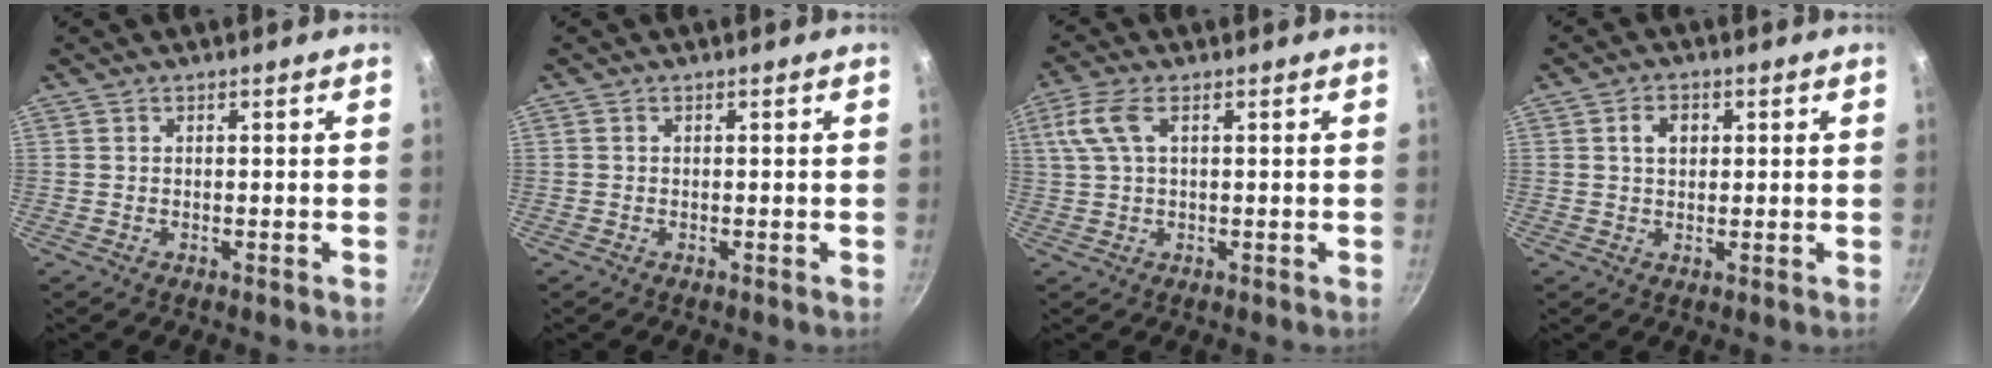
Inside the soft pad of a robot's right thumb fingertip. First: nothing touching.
{"total": 0.0}
{"total": 6.0, "force": [1.8, 2.6, 5.1], "torque": [-0.114, 0.014, 0.036]}
{"total": 3.6, "force": [0.9, 2.6, 2.3], "torque": [-0.023, 0.004, 0.015]}